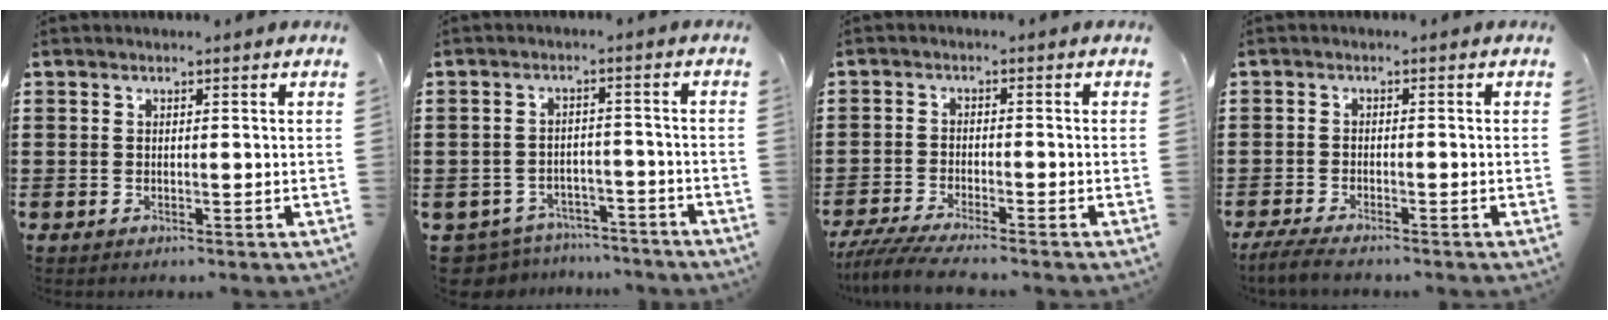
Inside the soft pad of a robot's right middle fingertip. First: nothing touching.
{"total": 4.7, "force": [-4.6, 0.8, 0.0], "torque": [-0.021, 0.002, -0.099]}
{"total": 4.3, "force": [-3.9, 0.1, 1.8], "torque": [-0.043, -0.014, -0.078]}
{"total": 2.9, "force": [-2.7, 0.2, 1.2], "torque": [-0.035, -0.007, -0.056]}